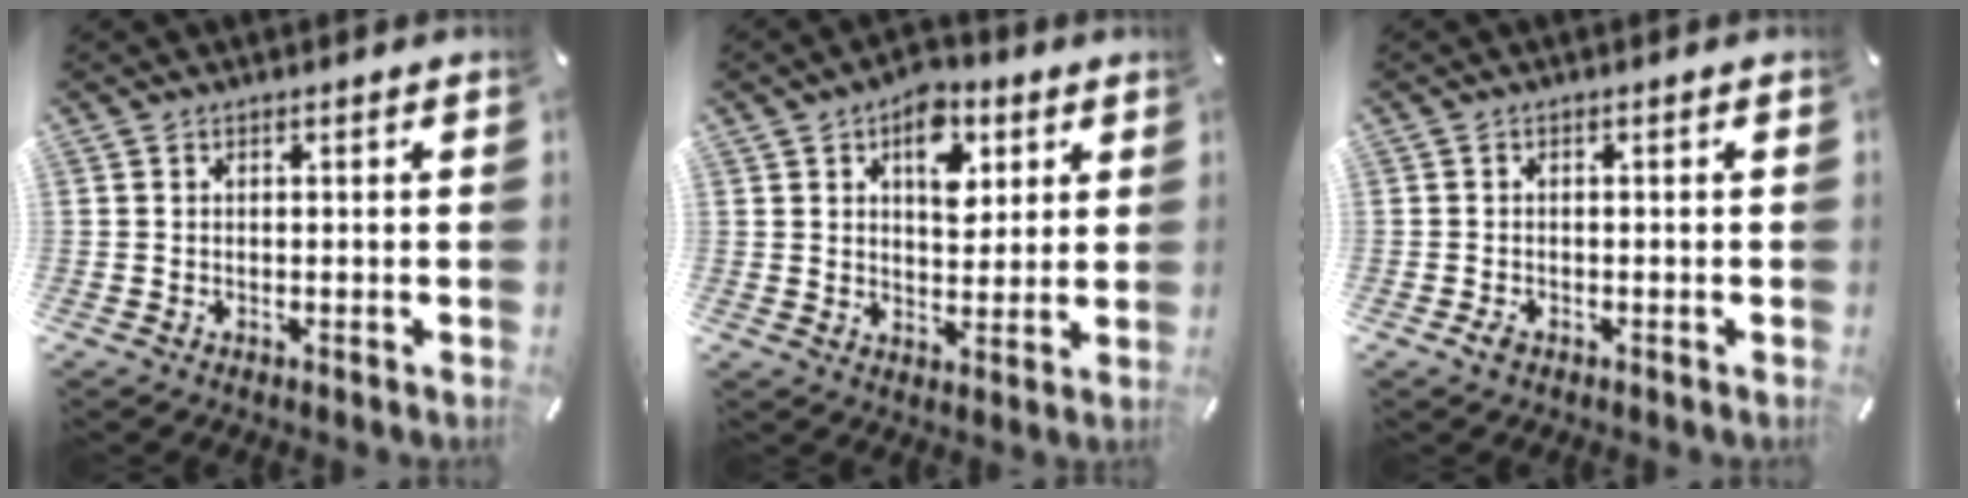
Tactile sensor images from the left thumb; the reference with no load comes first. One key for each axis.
{"total": 10.3, "fx": 4.4, "fy": 6.7, "fz": 6.4, "tx": -0.066, "ty": -0.014, "tz": 0.070}
{"total": 1.2, "fx": -0.7, "fy": 0.7, "fz": 0.7, "tx": -0.015, "ty": 0.003, "tz": -0.014}